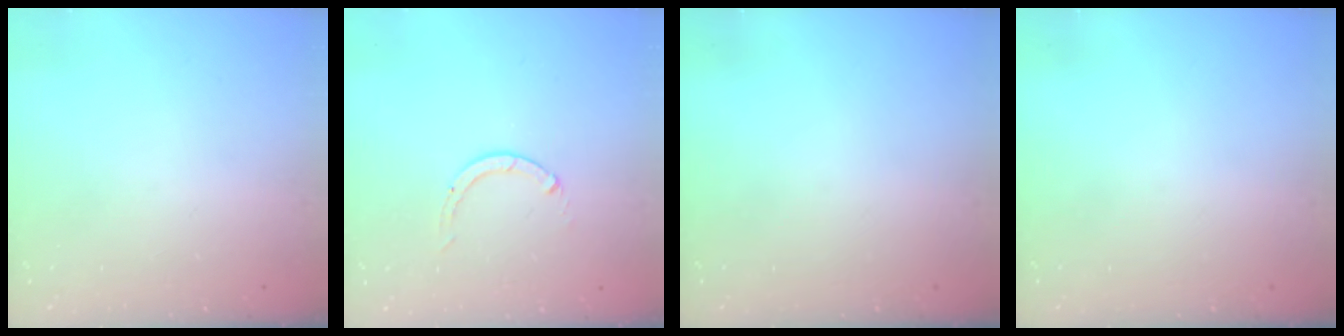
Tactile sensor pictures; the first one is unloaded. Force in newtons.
{"total": 0.0}
{"total": 0.0}
{"total": 0.0}